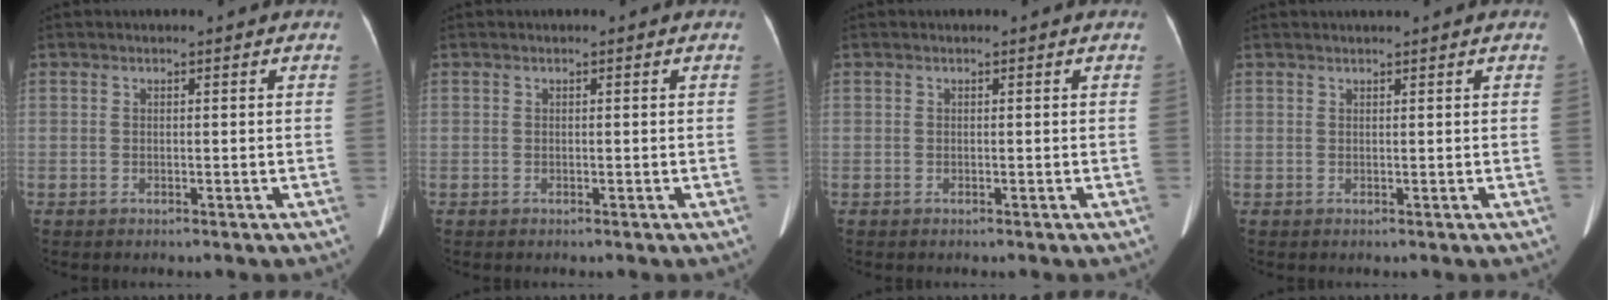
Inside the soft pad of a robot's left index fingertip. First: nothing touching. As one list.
[{"total": 0.0}, {"total": 0.0}, {"total": 1.2, "force": [1.1, -0.1, 0.5], "torque": [-0.008, 0.013, 0.022]}]